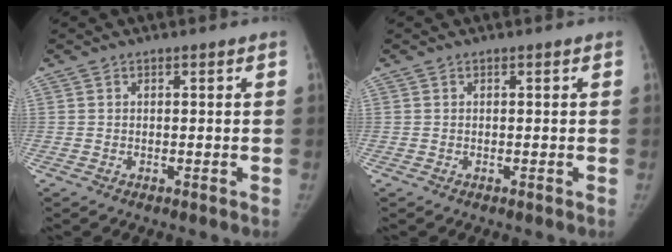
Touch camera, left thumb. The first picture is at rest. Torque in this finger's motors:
{"motor_torque": [-0.06, 0.10, 0.03, -0.03, -0.01]}